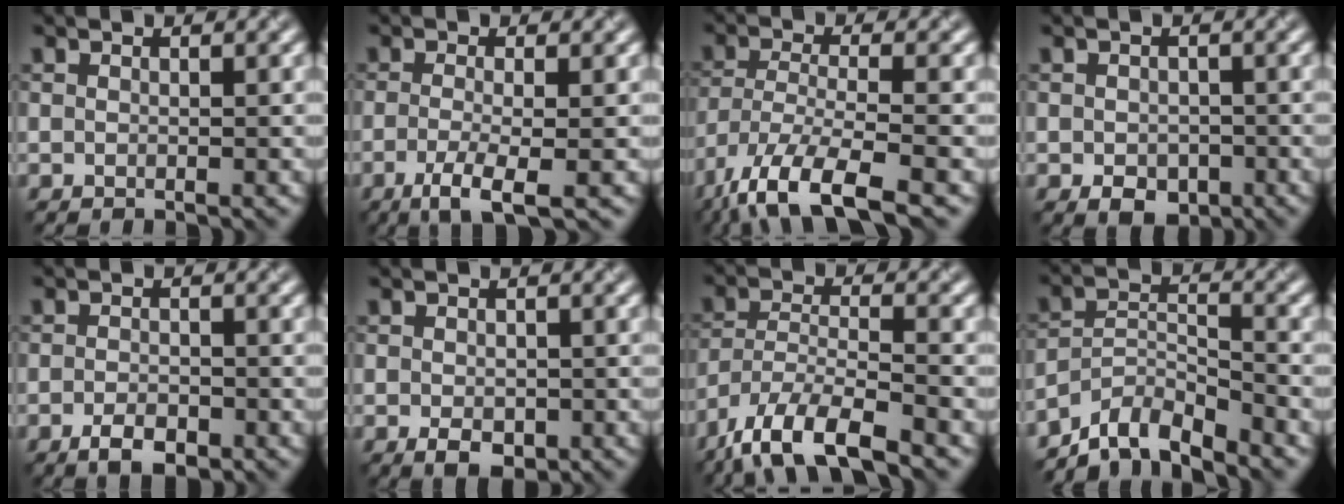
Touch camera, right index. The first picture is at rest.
{"total": 3.5, "force": [-1.3, 0.8, 3.2], "torque": [-0.061, -0.007, -0.031]}
{"total": 8.9, "force": [-5.8, 2.6, 6.2], "torque": [-0.125, -0.016, -0.113]}
{"total": 2.6, "force": [-0.9, 1.9, 1.5], "torque": [-0.019, -0.008, -0.017]}
{"total": 2.5, "force": [-1.3, 1.3, 1.7], "torque": [-0.031, -0.001, -0.026]}
{"total": 2.4, "force": [-0.7, 1.6, 1.7], "torque": [-0.030, -0.007, -0.011]}
{"total": 9.1, "force": [-6.6, 2.7, 5.6], "torque": [-0.101, -0.004, -0.128]}
{"total": 5.4, "force": [-4.8, 1.4, 2.1], "torque": [-0.032, -0.005, -0.094]}